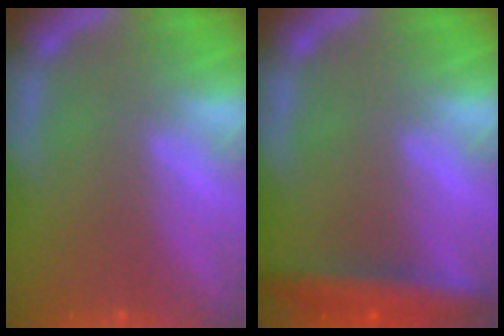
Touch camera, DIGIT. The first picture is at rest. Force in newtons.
{"total": 4.4}